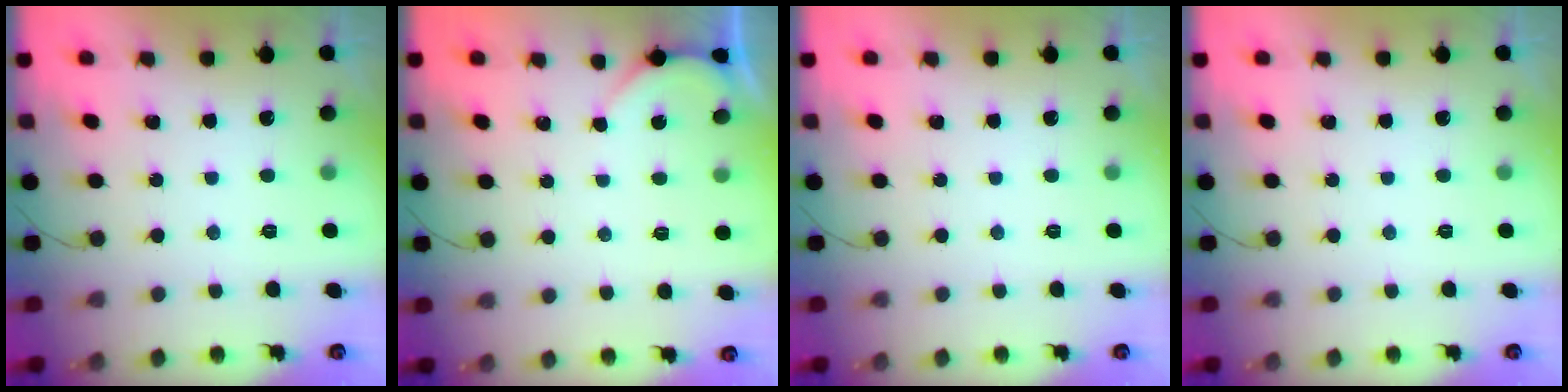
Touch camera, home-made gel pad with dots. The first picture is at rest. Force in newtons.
{"total": 1.6, "press": 1.6, "slide": 0.3}
{"total": 0.0}
{"total": 0.0}